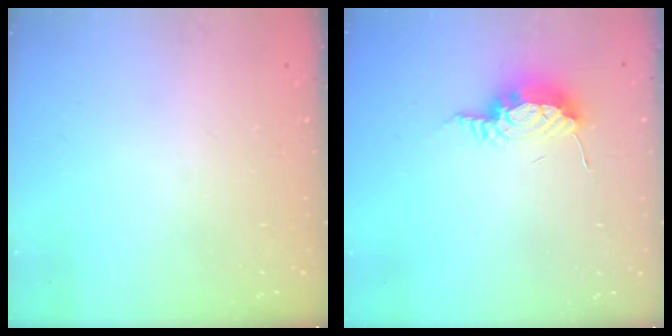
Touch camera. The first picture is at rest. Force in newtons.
{"total": 8.1, "press": 8.1, "slide": 0.8}